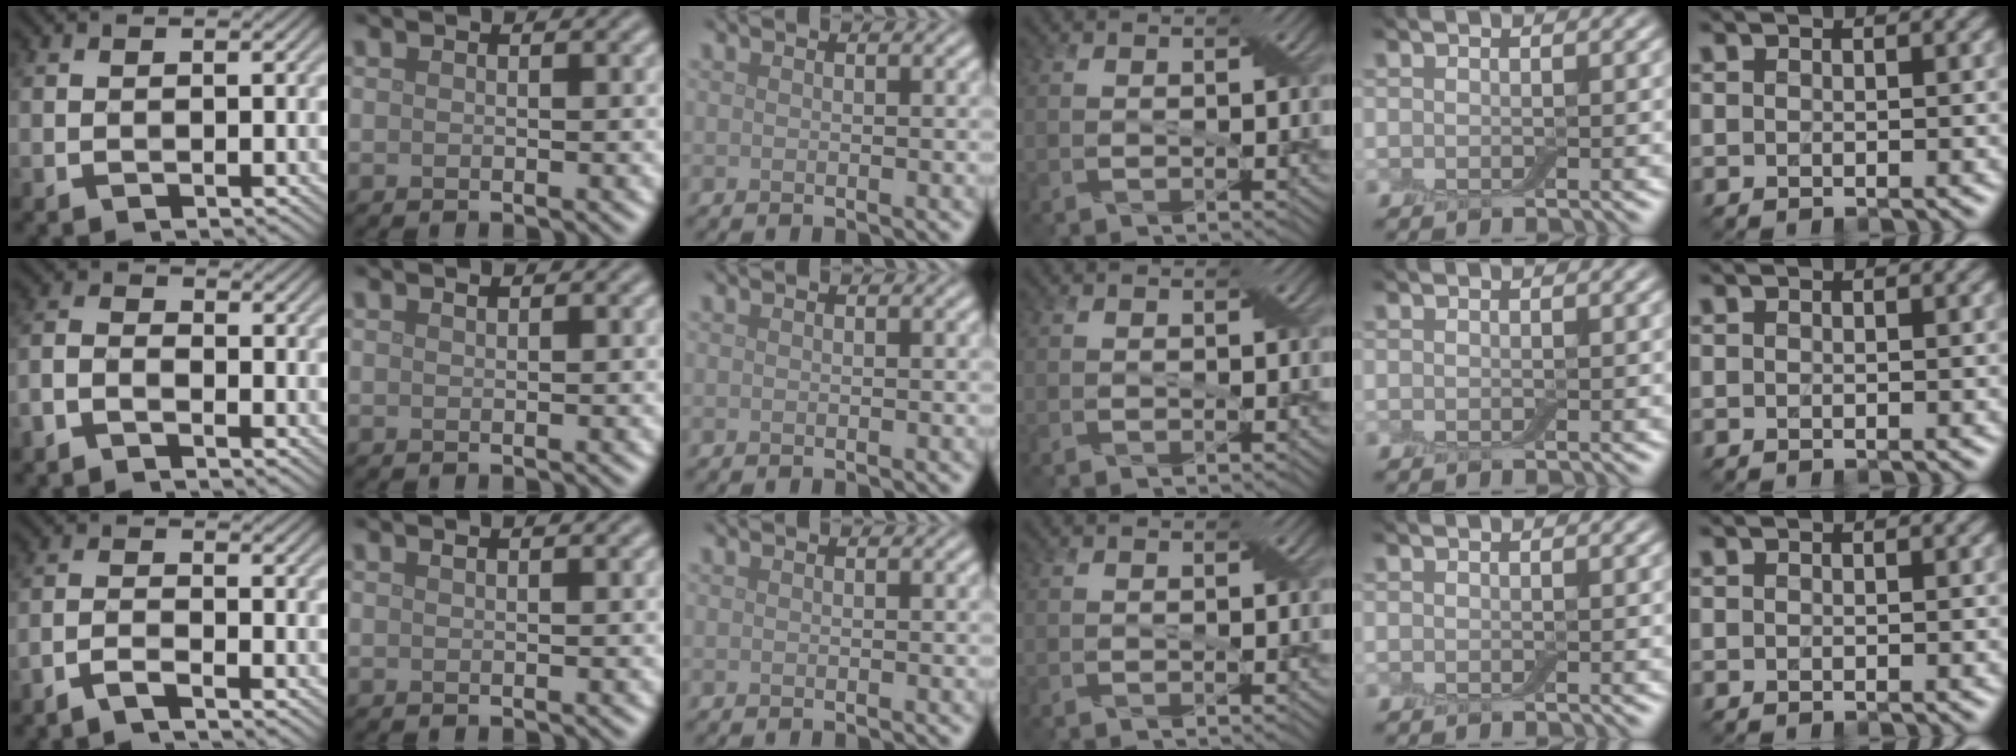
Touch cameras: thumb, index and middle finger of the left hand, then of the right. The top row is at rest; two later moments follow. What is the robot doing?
{"motion": "extract", "object": "backpack"}